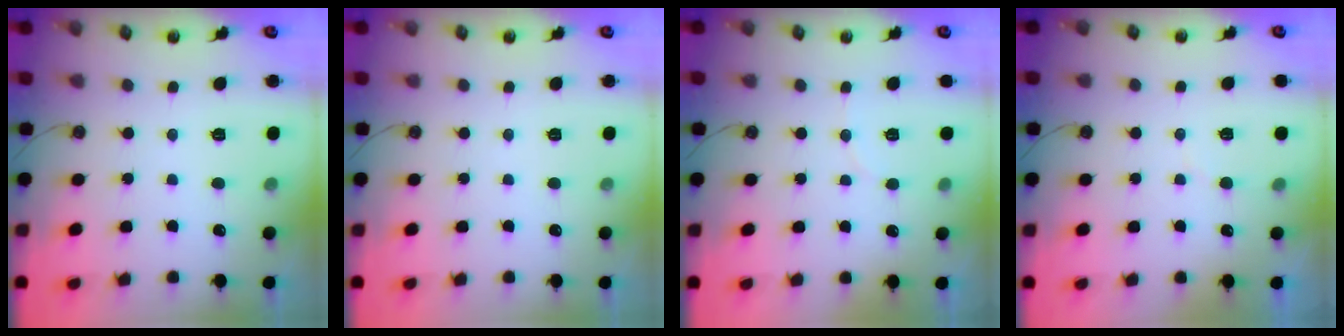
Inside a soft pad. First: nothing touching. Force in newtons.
{"total": 0.0}
{"total": 2.4, "press": 2.3, "slide": 0.7}
{"total": 2.7, "press": 2.6, "slide": 0.3}